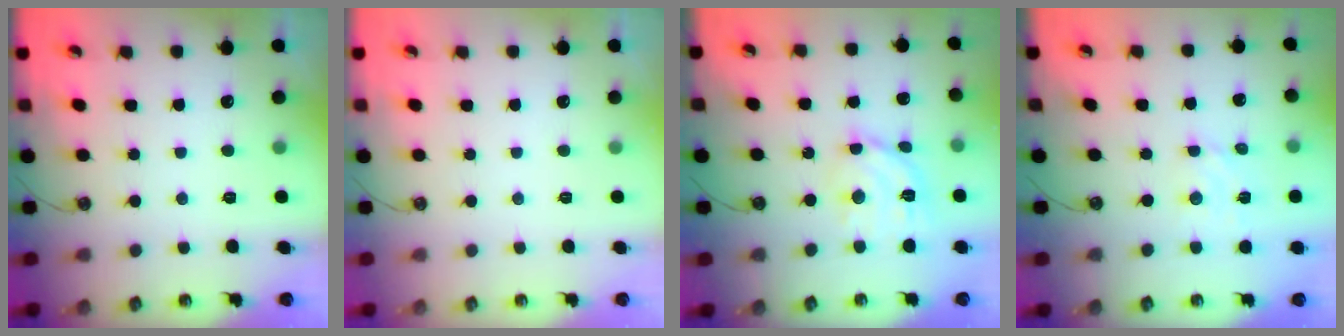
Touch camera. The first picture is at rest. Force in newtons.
{"total": 0.0}
{"total": 13.0, "press": 12.9, "slide": 1.1}
{"total": 2.8, "press": 2.8, "slide": 0.1}